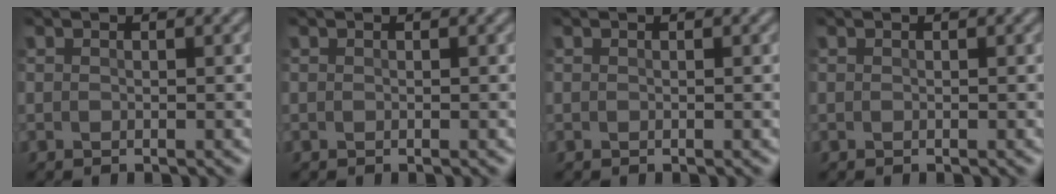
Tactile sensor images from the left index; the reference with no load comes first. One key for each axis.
{"total": 0.0}
{"total": 0.0}
{"total": 0.0}